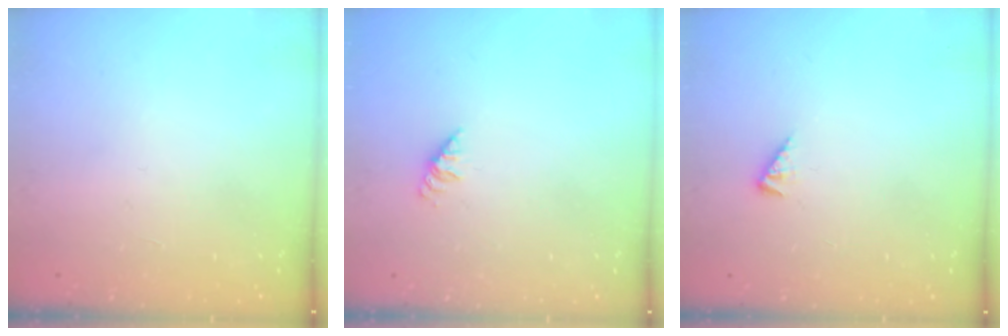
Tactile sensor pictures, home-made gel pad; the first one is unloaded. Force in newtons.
{"total": 1.9, "press": 1.9, "slide": 0.3}
{"total": 1.4, "press": 1.4, "slide": 0.5}